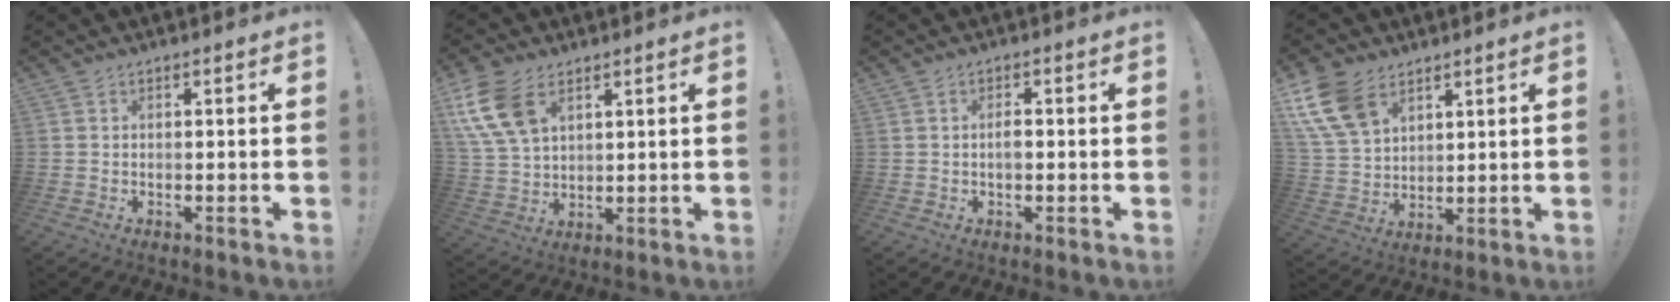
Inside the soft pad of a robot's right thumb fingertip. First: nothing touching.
{"total": 12.9, "force": [6.2, 8.0, 8.1], "torque": [-0.170, -0.016, 0.121]}
{"total": 2.6, "force": [-0.2, 2.0, 1.6], "torque": [-0.016, -0.001, -0.007]}
{"total": 13.4, "force": [7.6, 8.5, 7.1], "torque": [-0.147, -0.032, 0.151]}